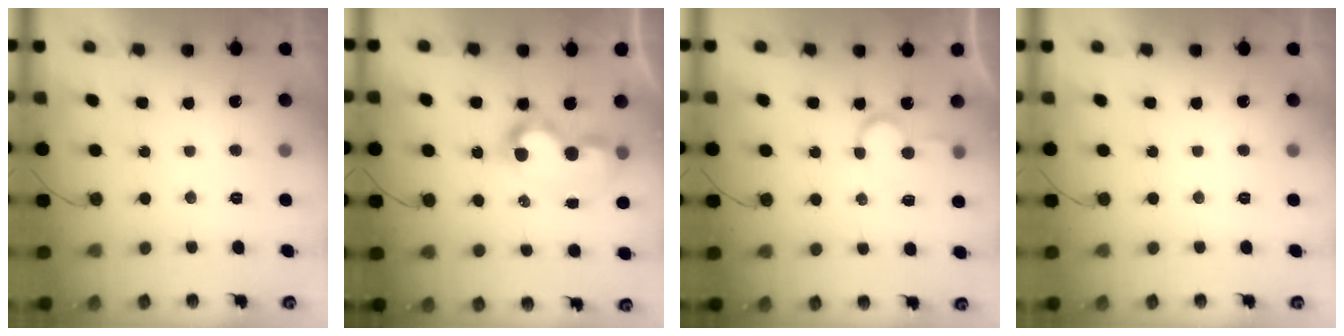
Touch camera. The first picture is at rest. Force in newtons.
{"total": 10.0, "press": 10.0, "slide": 1.1}
{"total": 6.1, "press": 6.1, "slide": 0.5}
{"total": 0.0}